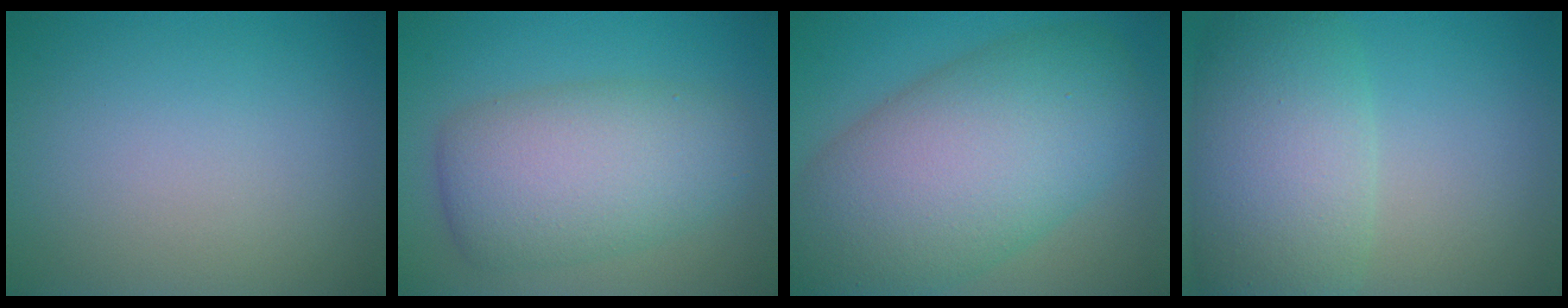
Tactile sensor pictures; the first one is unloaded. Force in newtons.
{"total": 7.5, "press": 7.5, "slide": 0.1}
{"total": 13.0, "press": 12.9, "slide": 0.8}
{"total": 8.4, "press": 8.4, "slide": 0.6}